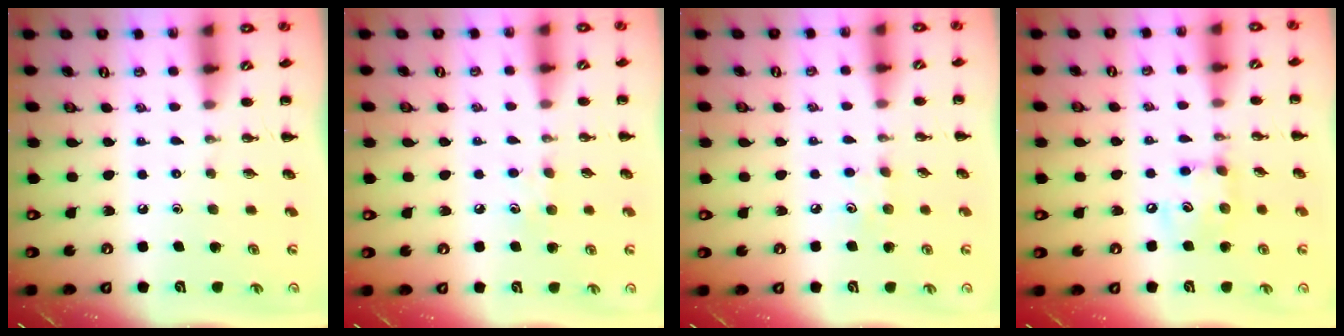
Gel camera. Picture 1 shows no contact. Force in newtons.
{"total": 5.7, "press": 5.5, "slide": 1.5}
{"total": 5.1, "press": 4.8, "slide": 1.5}
{"total": 7.8, "press": 7.8, "slide": 0.6}